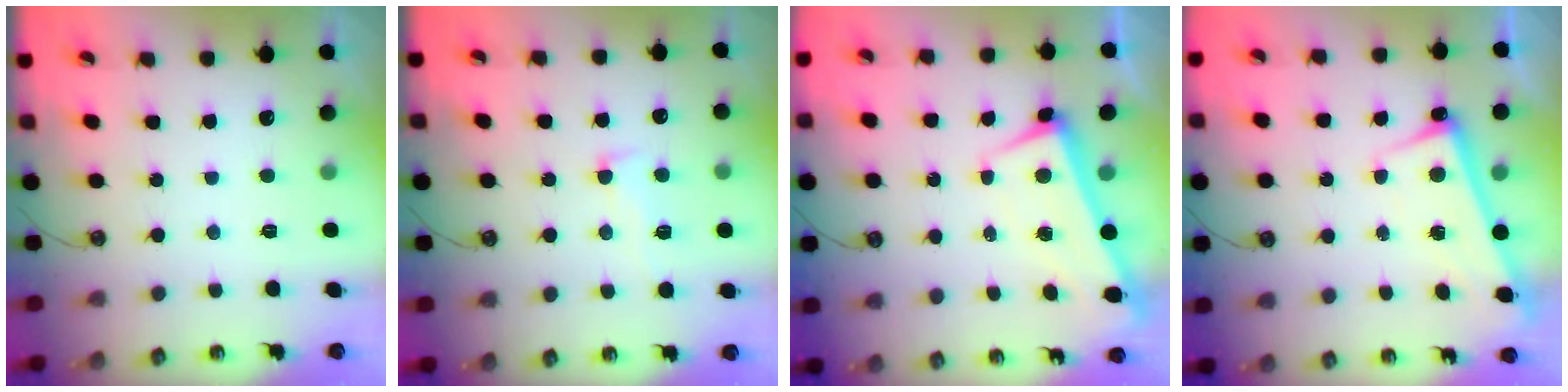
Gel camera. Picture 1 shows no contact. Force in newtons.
{"total": 3.4, "press": 3.2, "slide": 1.1}
{"total": 1.6, "press": 0.6, "slide": 1.4}
{"total": 2.7, "press": 2.6, "slide": 0.5}